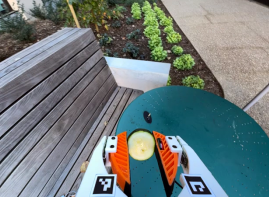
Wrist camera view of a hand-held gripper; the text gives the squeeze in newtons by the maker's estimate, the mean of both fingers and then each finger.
{"total": 11.5, "left": 12.0, "right": 11.1}